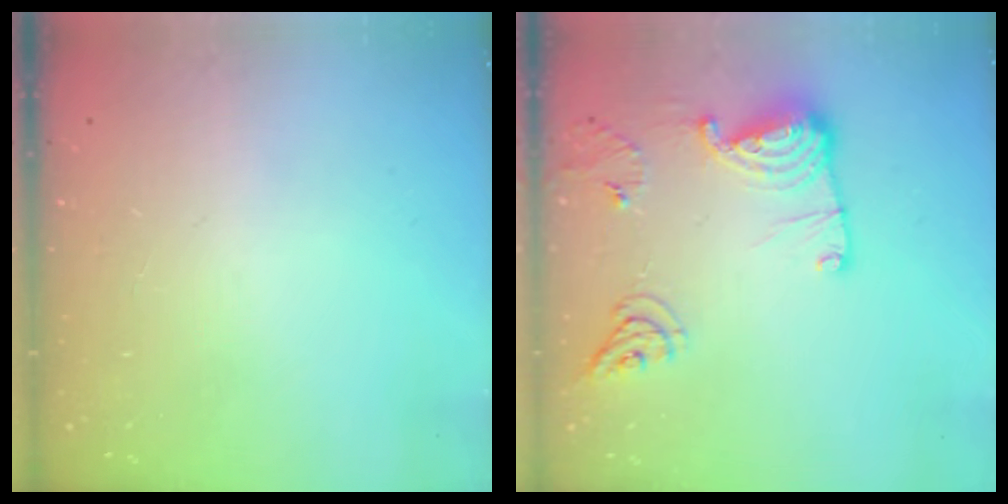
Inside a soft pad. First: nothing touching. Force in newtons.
{"total": 12.9, "press": 12.9, "slide": 0.7}